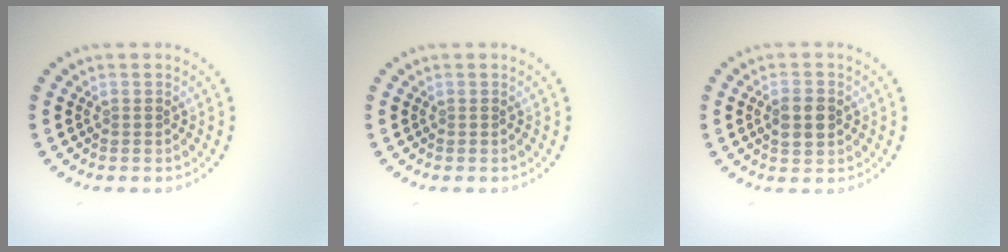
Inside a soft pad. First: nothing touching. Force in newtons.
{"total": 0.0}
{"total": 2.9, "press": 2.9, "slide": 0.1}